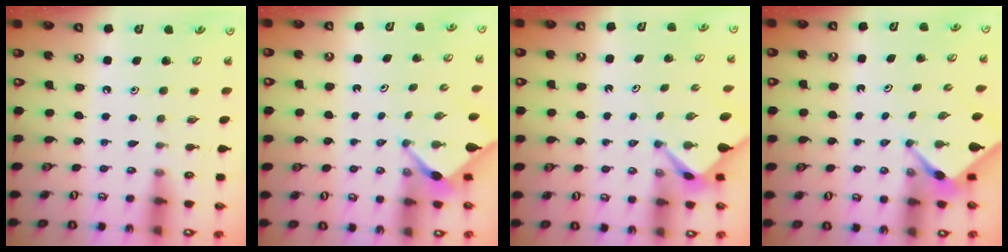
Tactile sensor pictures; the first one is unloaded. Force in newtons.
{"total": 2.4, "press": 2.4, "slide": 0.3}
{"total": 2.7, "press": 2.7, "slide": 0.3}
{"total": 3.0, "press": 3.0, "slide": 0.3}